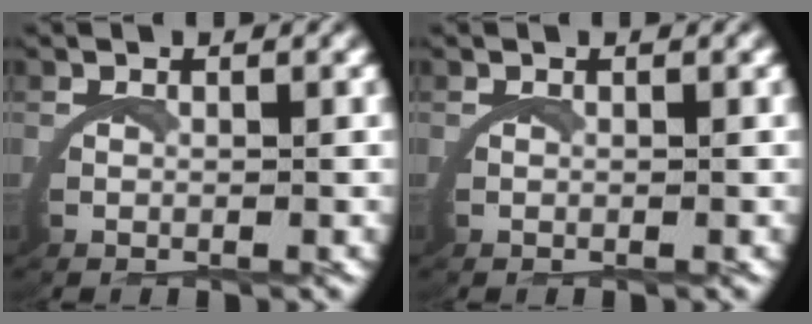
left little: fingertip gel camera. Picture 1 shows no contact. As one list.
[{"total": 0.0}]